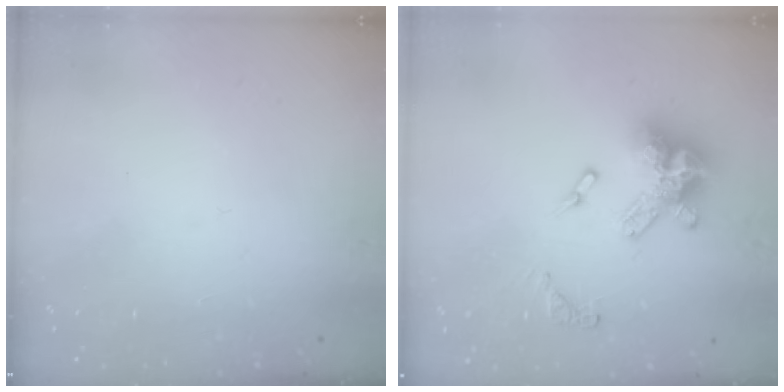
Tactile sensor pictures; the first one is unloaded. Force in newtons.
{"total": 13.7, "press": 13.6, "slide": 1.5}